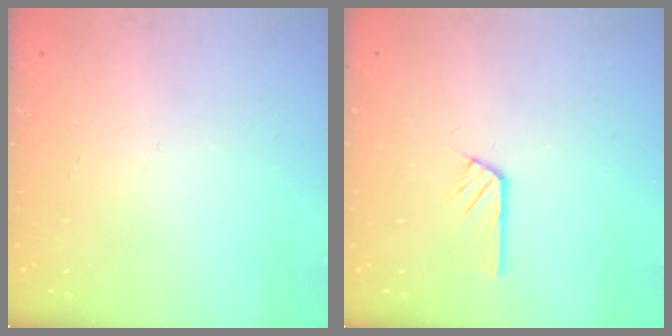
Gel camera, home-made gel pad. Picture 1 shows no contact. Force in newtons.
{"total": 3.1, "press": 3.1, "slide": 0.1}